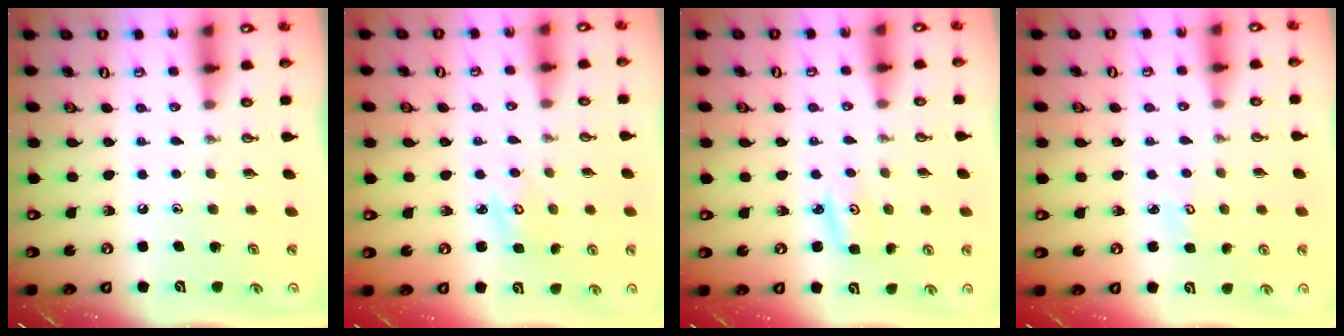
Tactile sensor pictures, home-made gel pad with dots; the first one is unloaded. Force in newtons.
{"total": 2.9, "press": 2.9, "slide": 0.3}
{"total": 2.9, "press": 2.9, "slide": 0.2}
{"total": 2.1, "press": 2.1, "slide": 0.2}